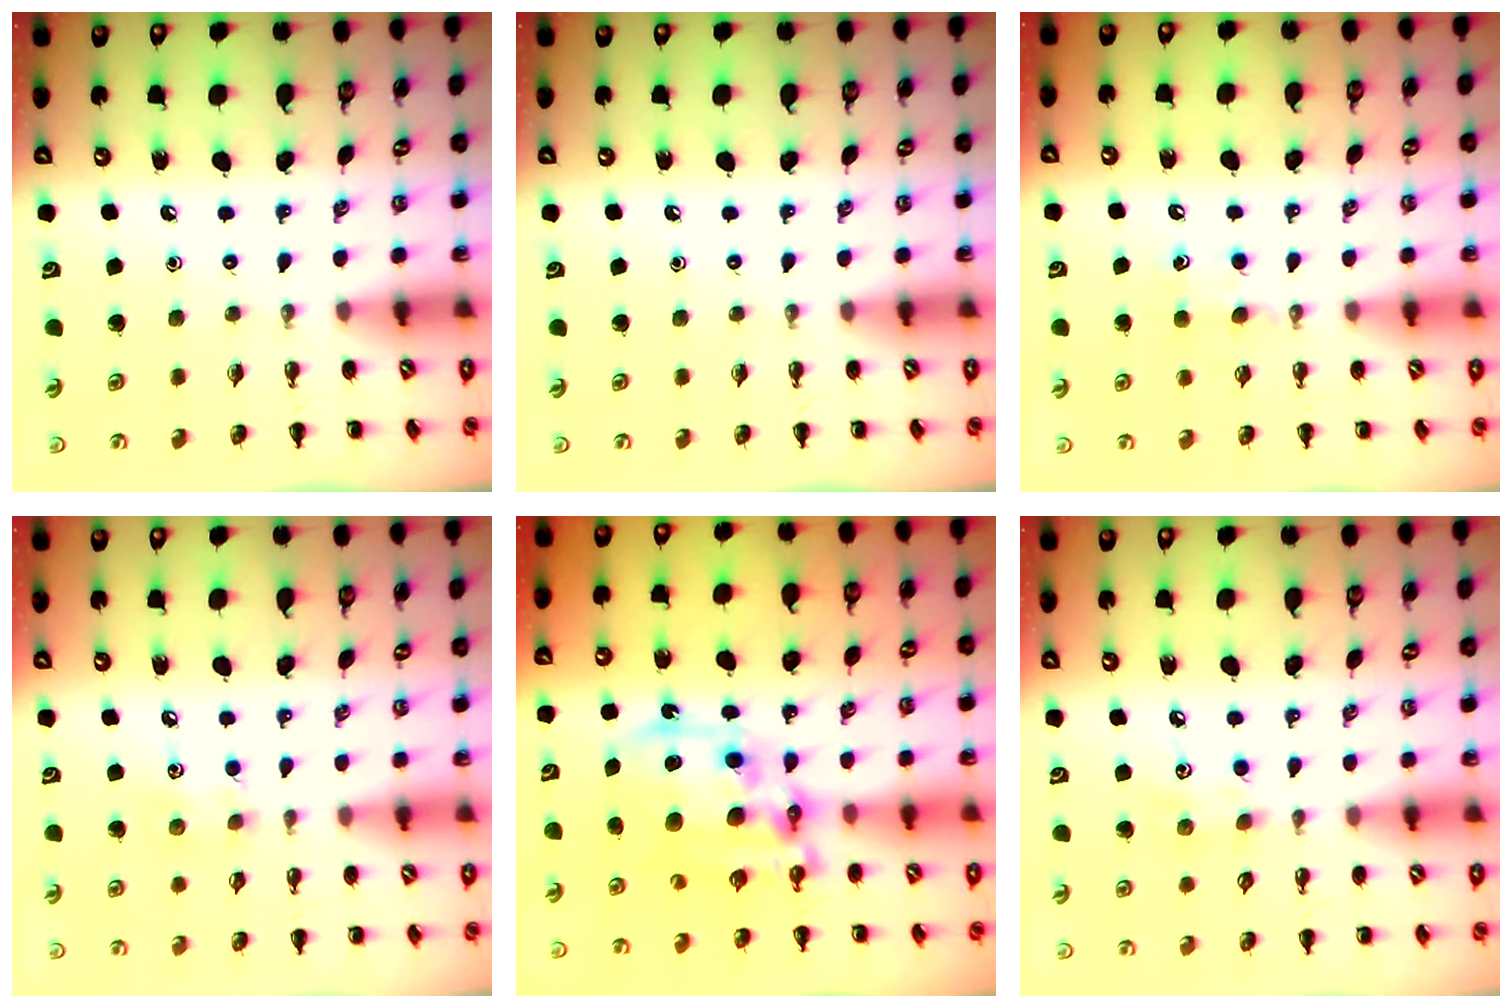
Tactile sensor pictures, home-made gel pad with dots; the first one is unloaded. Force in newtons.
{"total": 0.0}
{"total": 6.2, "press": 6.0, "slide": 1.6}
{"total": 5.5, "press": 5.3, "slide": 1.3}
{"total": 14.6, "press": 14.1, "slide": 3.6}
{"total": 5.6, "press": 5.5, "slide": 1.1}